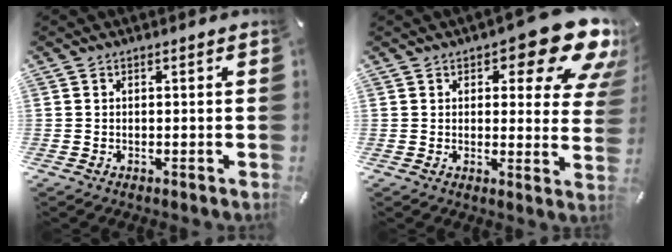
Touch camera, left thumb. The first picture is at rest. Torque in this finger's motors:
{"motor_torque": [0.94, 0.93, 1.40, -1.37, 0.27]}